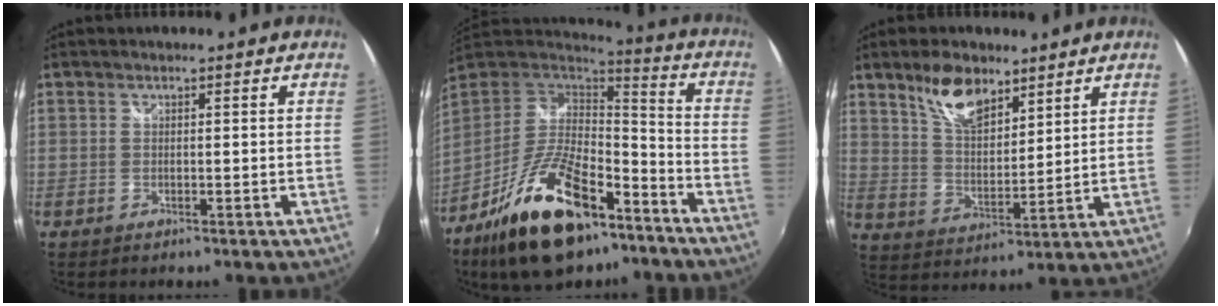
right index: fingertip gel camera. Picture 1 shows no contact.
{"total": 23.6, "force": [-14.2, 10.1, 15.9], "torque": [-0.304, -0.013, -0.228]}
{"total": 10.2, "force": [6.9, 4.7, 5.8], "torque": [-0.099, 0.009, 0.133]}